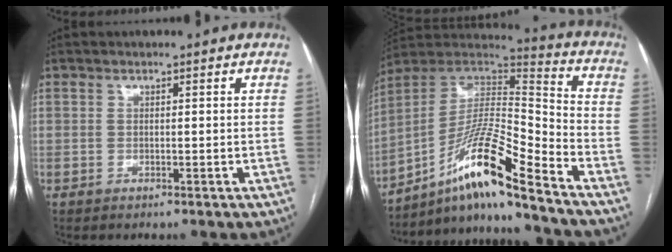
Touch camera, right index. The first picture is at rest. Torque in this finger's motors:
{"motor_torque": [1.22, -0.93, 0.46, 0.19]}